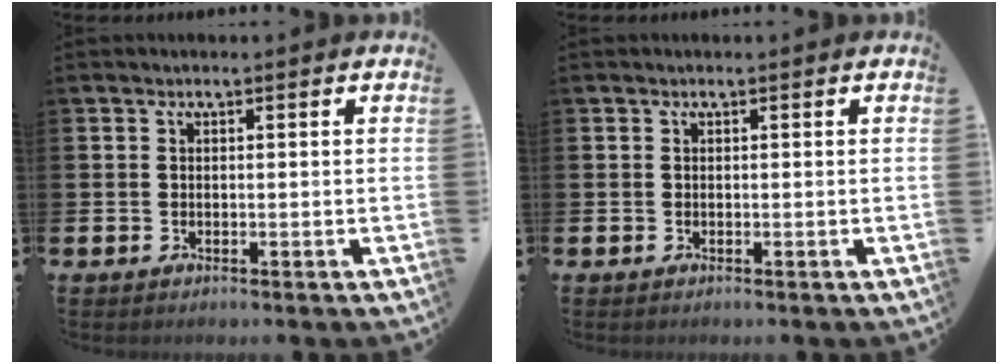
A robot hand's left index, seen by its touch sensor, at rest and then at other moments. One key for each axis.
{"total": 0.0}